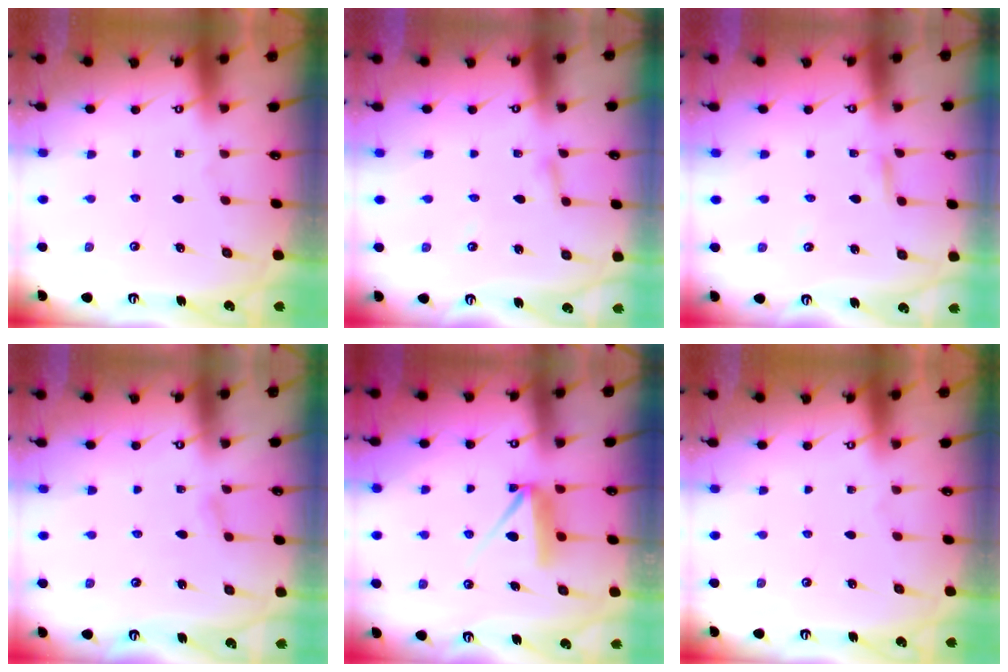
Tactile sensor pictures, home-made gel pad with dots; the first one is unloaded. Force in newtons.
{"total": 2.7, "press": 2.7, "slide": 0.3}
{"total": 2.4, "press": 2.4, "slide": 0.1}
{"total": 2.7, "press": 2.6, "slide": 0.4}
{"total": 7.5, "press": 7.5, "slide": 0.5}
{"total": 0.0}